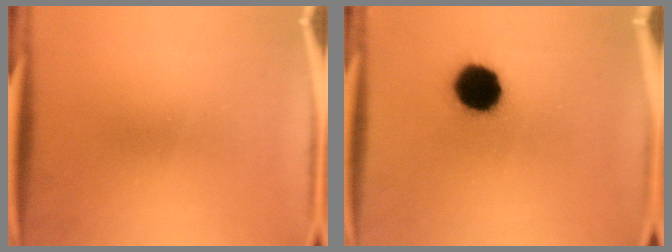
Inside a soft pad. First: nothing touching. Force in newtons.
{"total": 12.6}